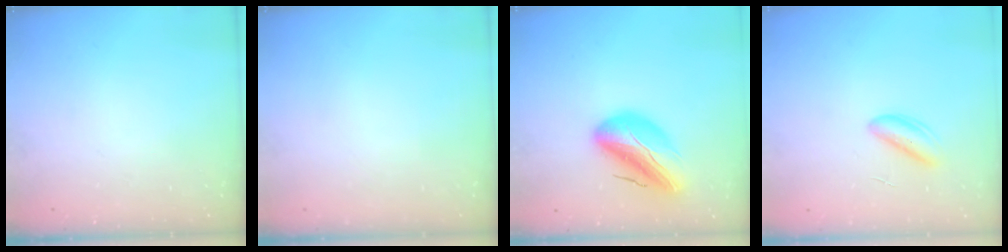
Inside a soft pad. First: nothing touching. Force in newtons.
{"total": 0.0}
{"total": 16.2, "press": 15.7, "slide": 4.0}
{"total": 2.7, "press": 2.6, "slide": 0.4}